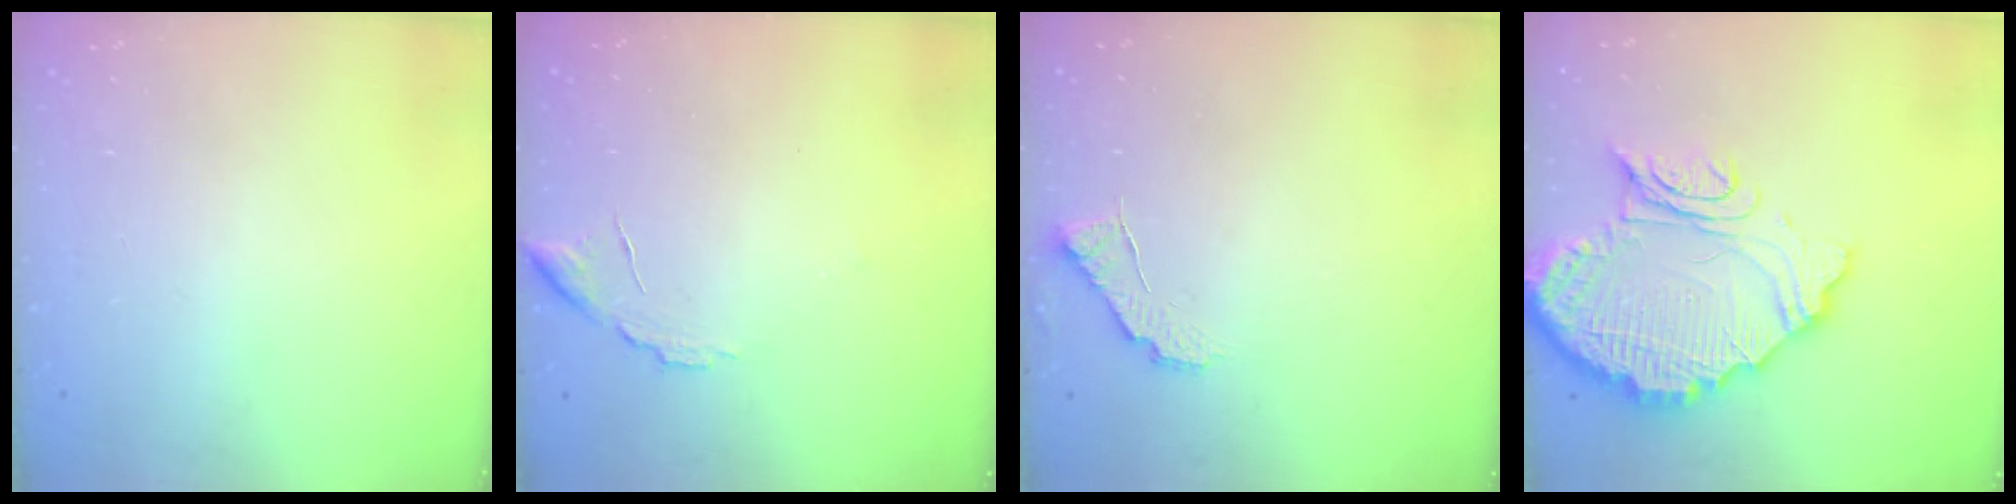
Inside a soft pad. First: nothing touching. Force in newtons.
{"total": 7.1, "press": 7.1, "slide": 0.5}
{"total": 6.5, "press": 6.5, "slide": 0.3}
{"total": 14.9, "press": 14.8, "slide": 1.4}